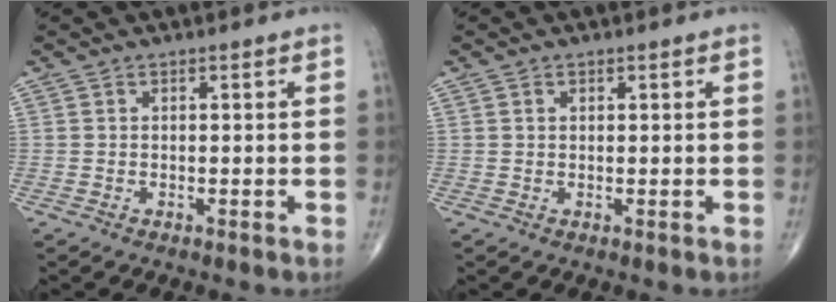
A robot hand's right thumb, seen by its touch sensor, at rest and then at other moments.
{"total": 0.6, "force": [0.3, 0.4, 0.3], "torque": [-0.005, -0.002, 0.006]}